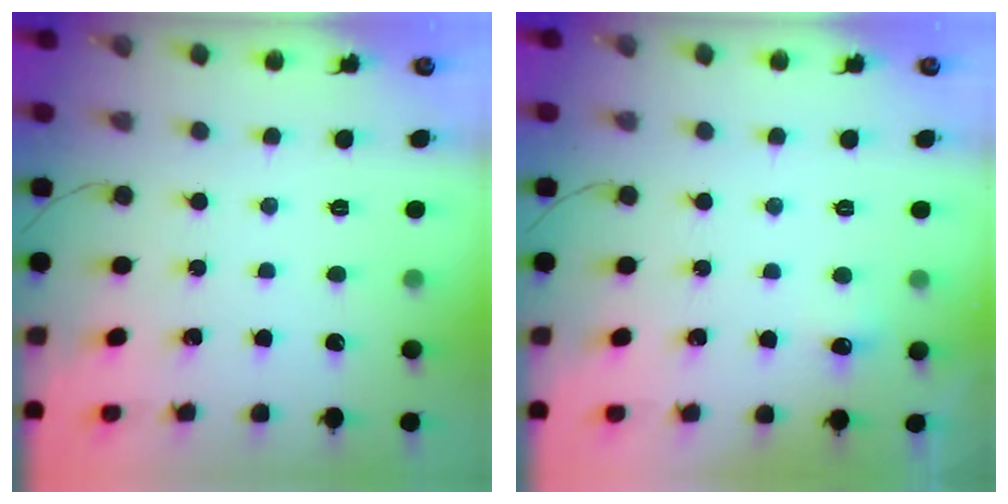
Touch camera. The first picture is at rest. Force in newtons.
{"total": 4.4, "press": 4.3, "slide": 1.2}